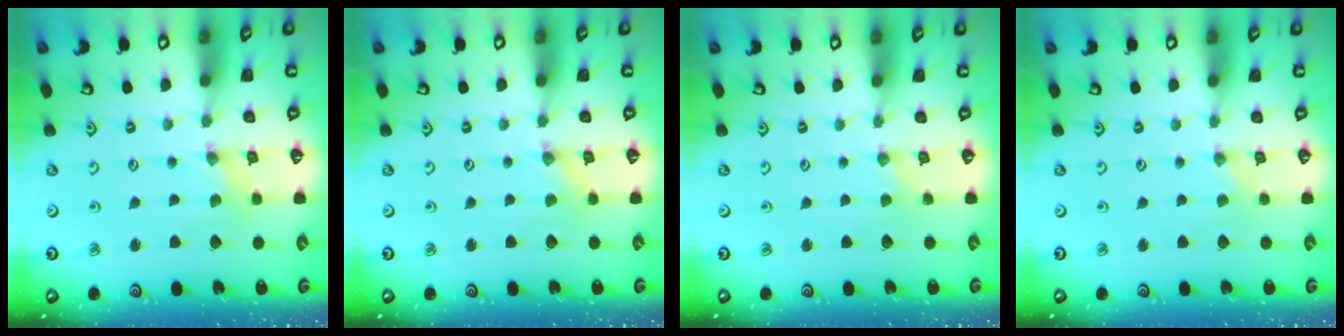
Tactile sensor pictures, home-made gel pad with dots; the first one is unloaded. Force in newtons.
{"total": 1.5, "press": 1.4, "slide": 0.2}
{"total": 1.1, "press": 1.1, "slide": 0.2}
{"total": 0.0}